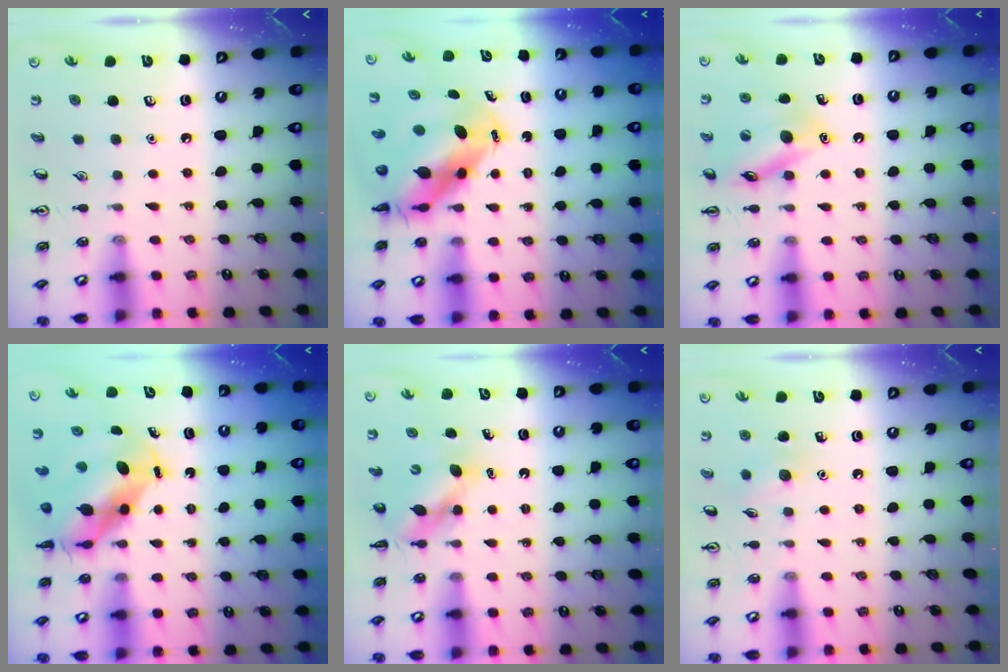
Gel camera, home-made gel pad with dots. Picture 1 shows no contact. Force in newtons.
{"total": 9.5, "press": 9.1, "slide": 2.8}
{"total": 14.7, "press": 14.4, "slide": 2.7}
{"total": 7.8, "press": 7.6, "slide": 2.1}
{"total": 5.2, "press": 5.1, "slide": 0.7}
{"total": 6.7, "press": 6.4, "slide": 2.1}